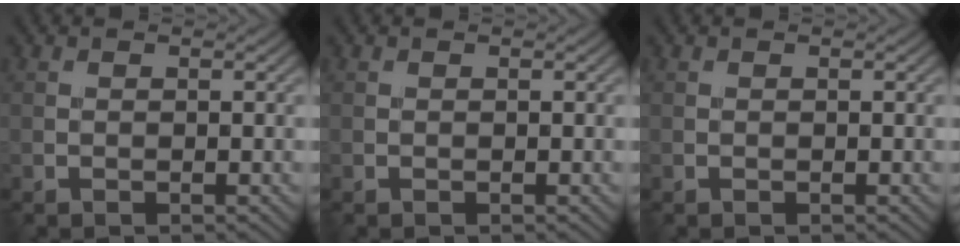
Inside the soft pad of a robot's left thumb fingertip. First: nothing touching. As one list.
[{"total": 0.0}, {"total": 0.0}]